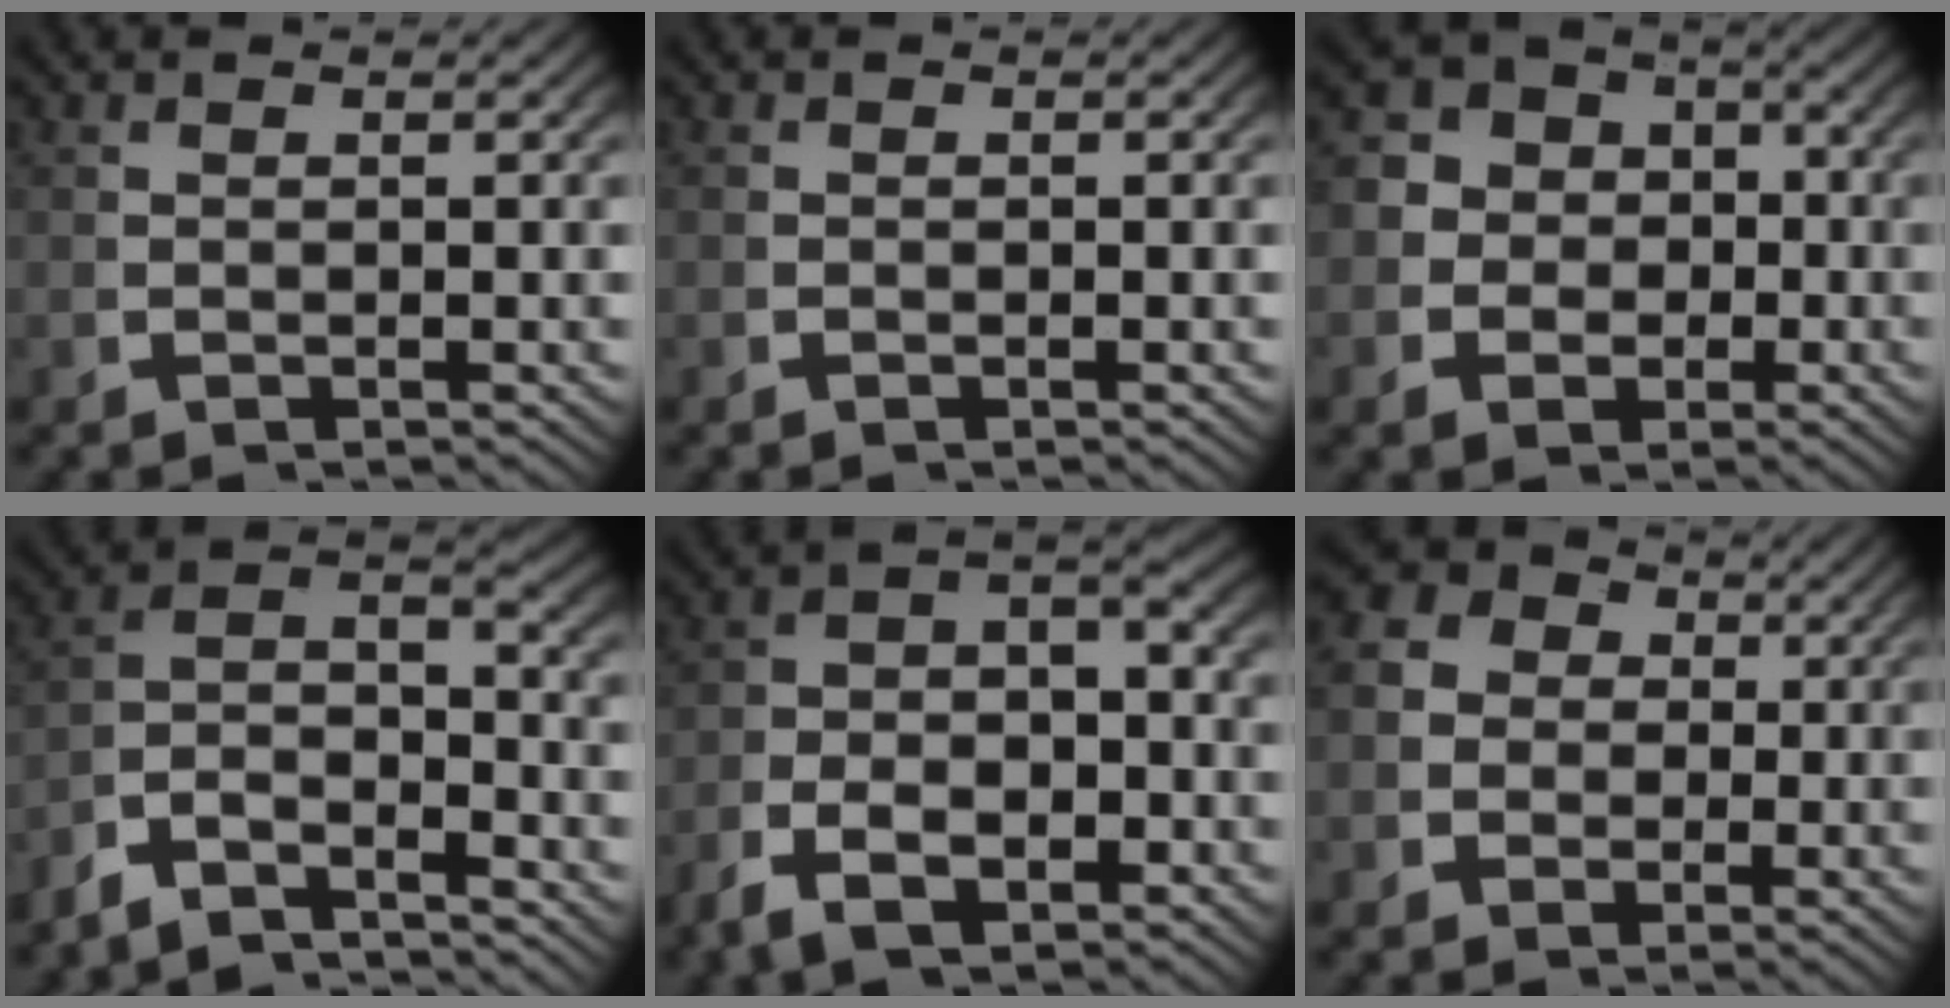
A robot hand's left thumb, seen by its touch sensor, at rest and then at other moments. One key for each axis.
{"total": 0.0}
{"total": 9.1, "fx": -0.1, "fy": 7.8, "fz": 4.7, "tx": -0.094, "ty": -0.011, "tz": -0.006}
{"total": 10.1, "fx": -2.9, "fy": 7.2, "fz": 6.6, "tx": -0.137, "ty": -0.037, "tz": -0.055}
{"total": 7.9, "fx": -1.7, "fy": 4.7, "fz": 6.1, "tx": -0.098, "ty": -0.015, "tz": -0.029}
{"total": 9.6, "fx": 1.6, "fy": 8.5, "fz": 4.2, "tx": -0.074, "ty": 0.009, "tz": 0.005}